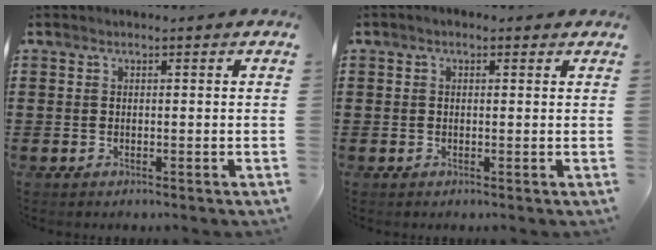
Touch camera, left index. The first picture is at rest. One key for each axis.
{"total": 1.0, "fx": 0.1, "fy": 0.7, "fz": 0.7, "tx": -0.014, "ty": 0.006, "tz": 0.001}